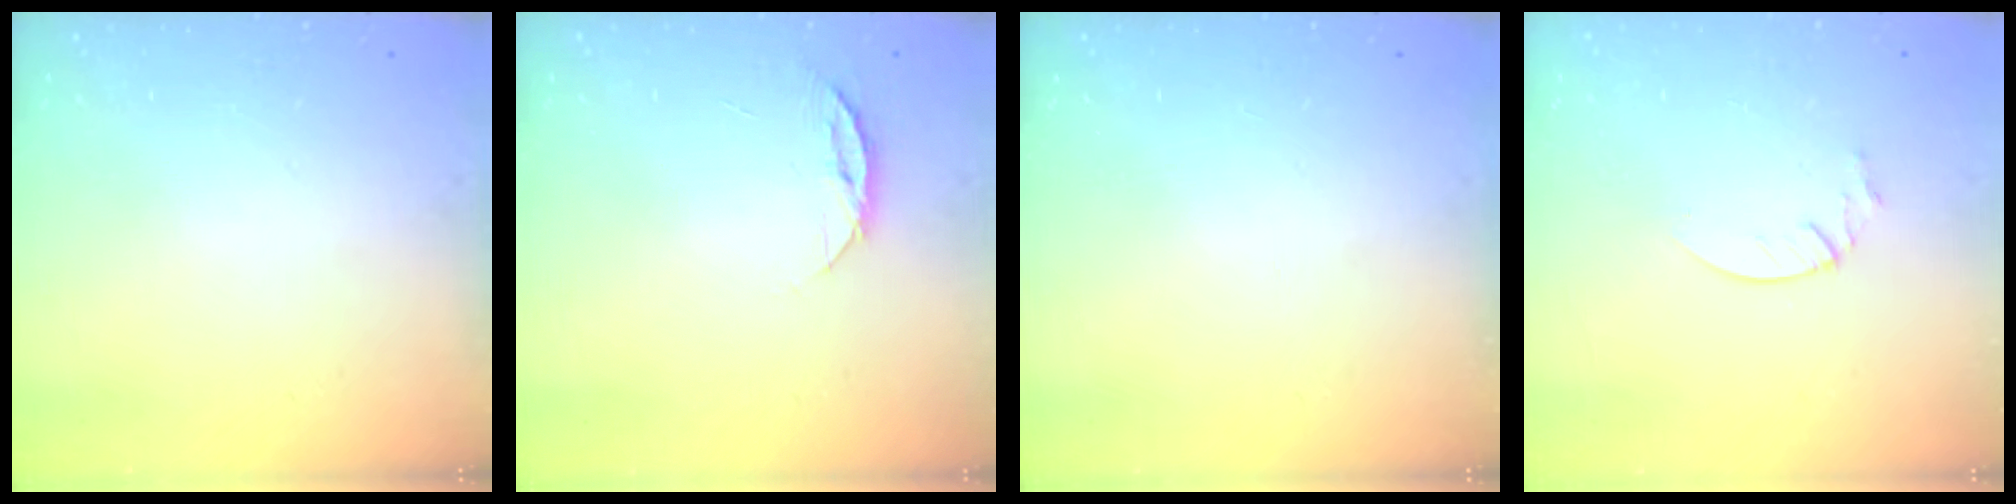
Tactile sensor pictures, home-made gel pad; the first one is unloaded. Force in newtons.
{"total": 4.4, "press": 4.3, "slide": 0.5}
{"total": 0.0}
{"total": 2.1, "press": 2.1, "slide": 0.2}